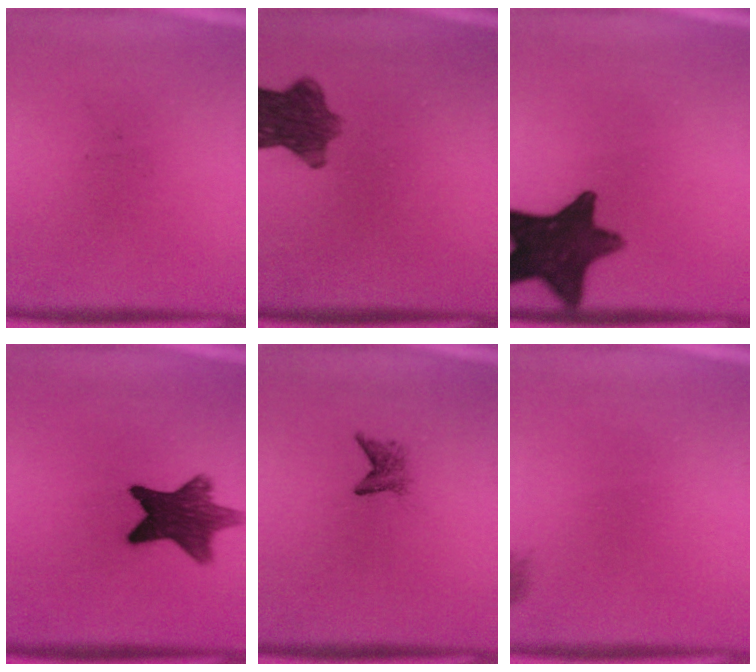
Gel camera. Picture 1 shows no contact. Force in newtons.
{"total": 8.4}
{"total": 14.0}
{"total": 10.5}
{"total": 1.8}
{"total": 0.9}